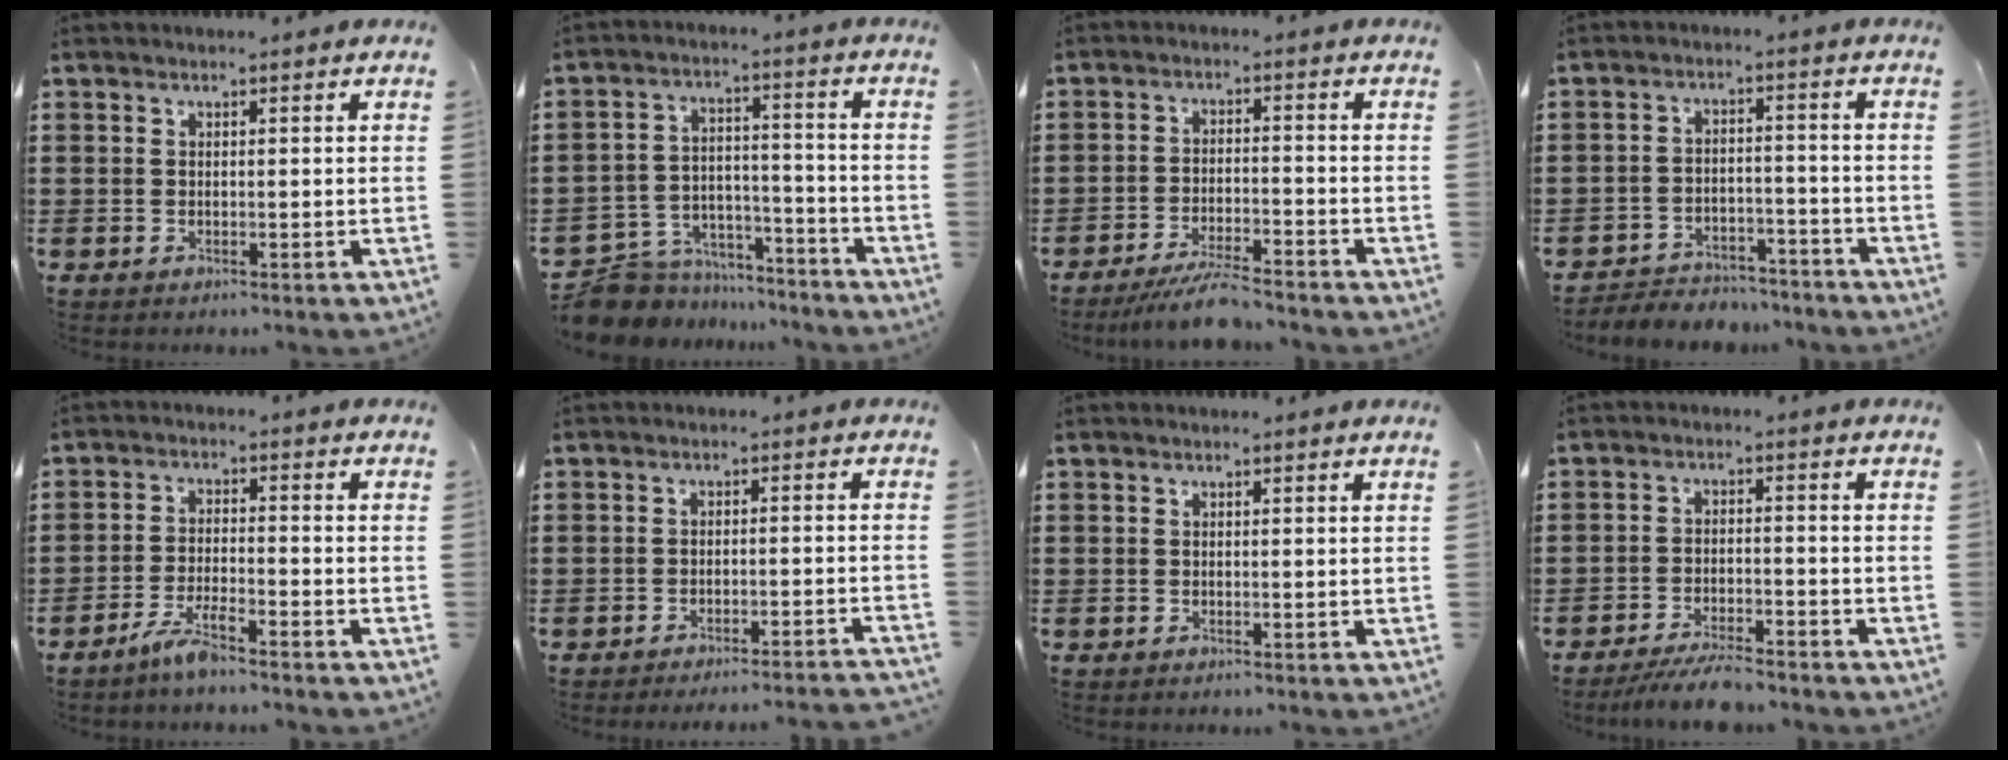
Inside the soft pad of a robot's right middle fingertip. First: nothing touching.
{"total": 6.9, "force": [-6.6, 1.8, 0.4], "torque": [-0.018, 0.011, -0.136]}
{"total": 5.4, "force": [-4.8, 0.2, 2.3], "torque": [-0.050, -0.010, -0.094]}
{"total": 4.5, "force": [-4.4, 0.9, 0.1], "torque": [-0.007, 0.008, -0.093]}
{"total": 4.0, "force": [-3.3, 0.3, 2.3], "torque": [-0.052, -0.002, -0.065]}
{"total": 2.4, "force": [-2.3, -0.4, 0.5], "torque": [-0.010, -0.001, -0.048]}
{"total": 0.0}
{"total": 4.8, "force": [-4.4, 0.5, 1.9], "torque": [-0.037, -0.002, -0.086]}